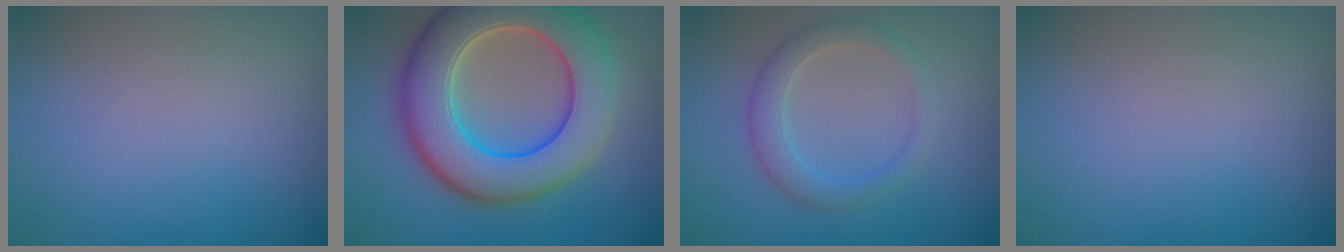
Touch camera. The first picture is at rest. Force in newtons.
{"total": 10.8, "press": 10.8, "slide": 0.7}
{"total": 2.7, "press": 2.7, "slide": 0.1}
{"total": 0.0}